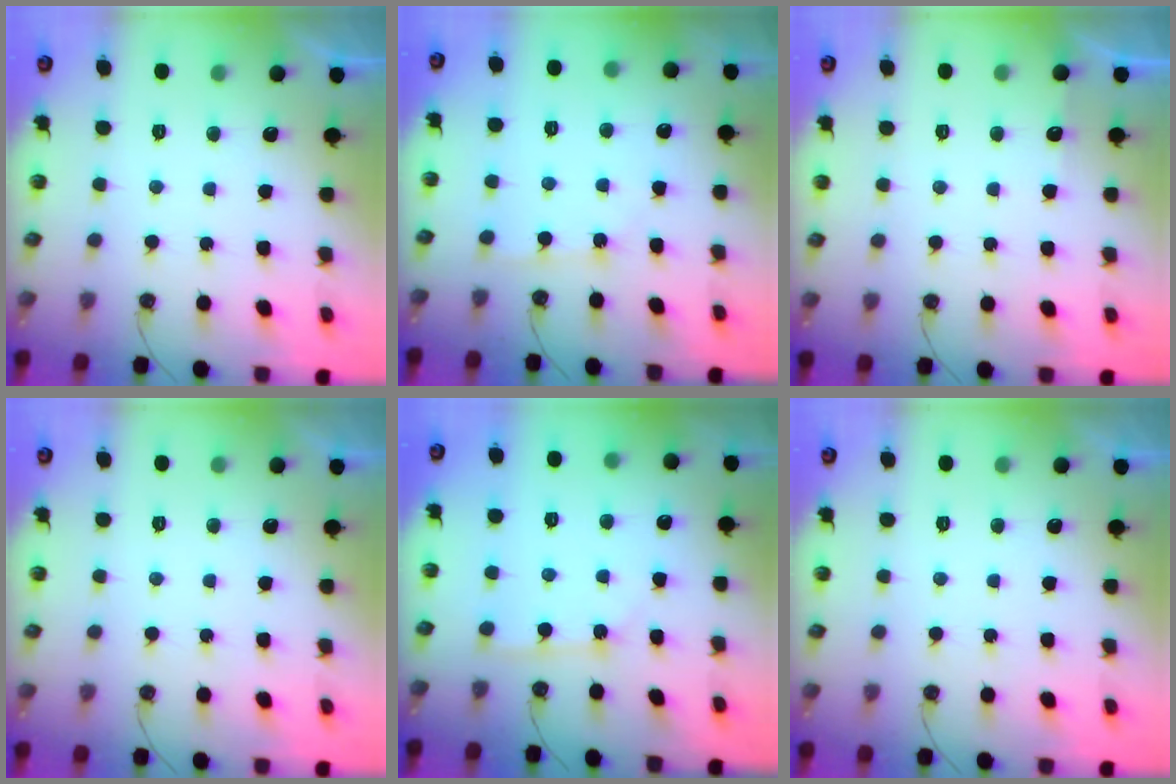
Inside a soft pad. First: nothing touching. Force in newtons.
{"total": 2.4, "press": 2.4, "slide": 0.3}
{"total": 3.8, "press": 3.8, "slide": 0.6}
{"total": 0.0}
{"total": 1.8, "press": 1.8, "slide": 0.2}
{"total": 0.0}